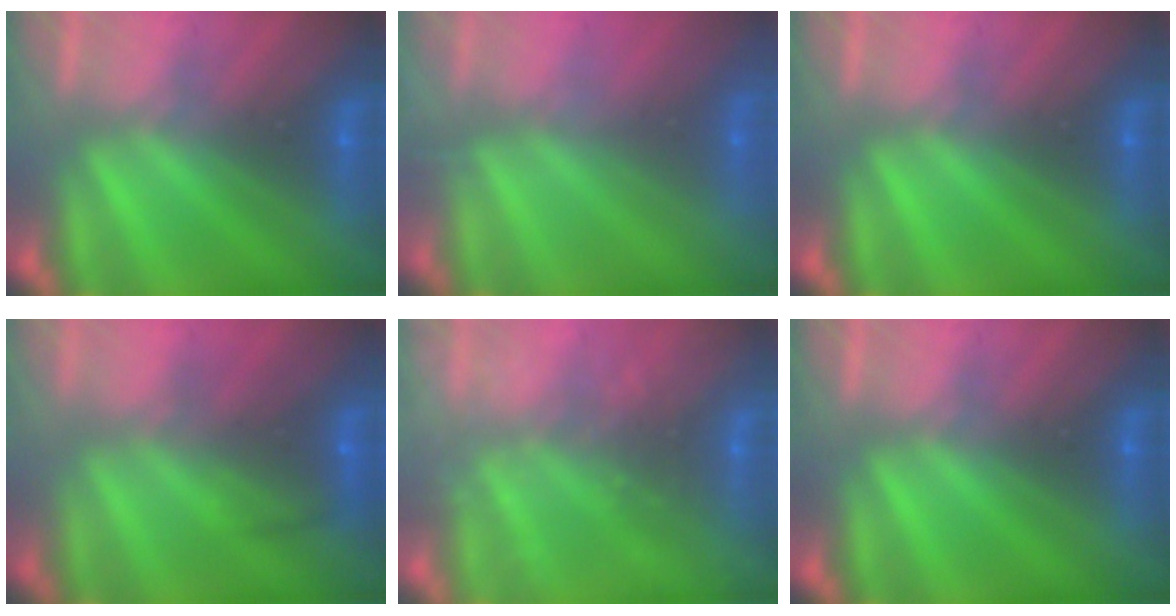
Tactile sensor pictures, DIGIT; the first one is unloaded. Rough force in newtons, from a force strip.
{"total": 2.4}
{"total": 0.0}
{"total": 2.4}
{"total": 6.8}
{"total": 0.0}